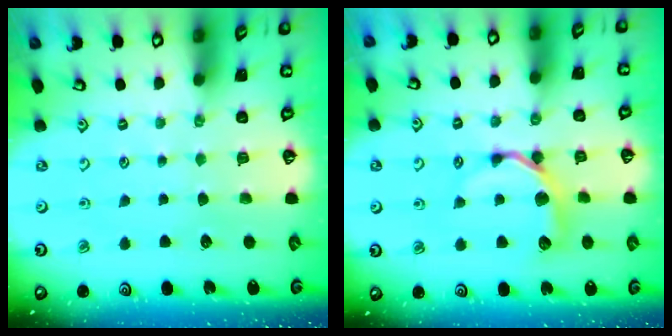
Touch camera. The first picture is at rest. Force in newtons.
{"total": 9.9, "press": 9.8, "slide": 0.9}